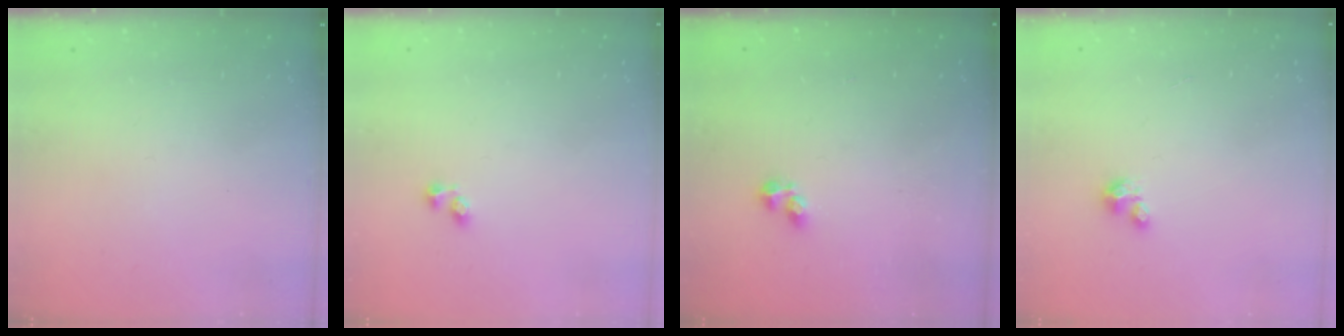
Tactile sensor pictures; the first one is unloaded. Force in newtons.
{"total": 2.1, "press": 1.9, "slide": 0.9}
{"total": 2.3, "press": 2.3, "slide": 0.5}
{"total": 2.6, "press": 2.6, "slide": 0.2}